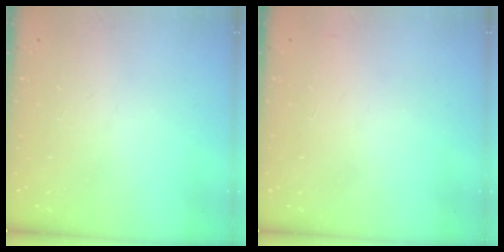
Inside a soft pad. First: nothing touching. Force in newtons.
{"total": 2.9, "press": 2.9, "slide": 0.1}